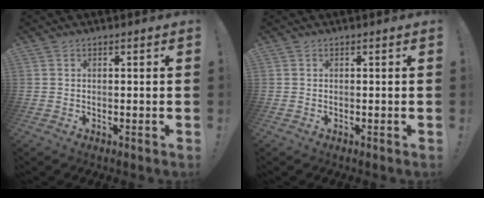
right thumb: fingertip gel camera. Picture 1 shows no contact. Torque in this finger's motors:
{"motor_torque": [0.00, 0.00, -0.02, 0.02, 0.05]}